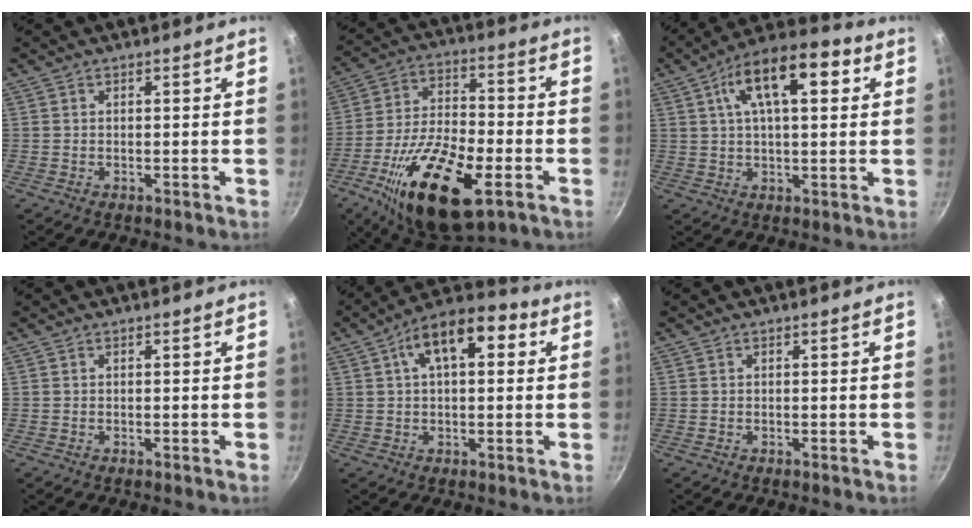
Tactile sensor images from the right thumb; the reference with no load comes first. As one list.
[{"total": 22.7, "force": [-9.4, 9.5, 18.4], "torque": [-0.320, 0.017, -0.163]}, {"total": 15.4, "force": [5.1, 6.9, 12.8], "torque": [-0.193, 0.016, 0.073]}, {"total": 0.0}, {"total": 12.9, "force": [3.8, 6.7, 10.3], "torque": [-0.135, 0.027, 0.049]}, {"total": 0.0}]